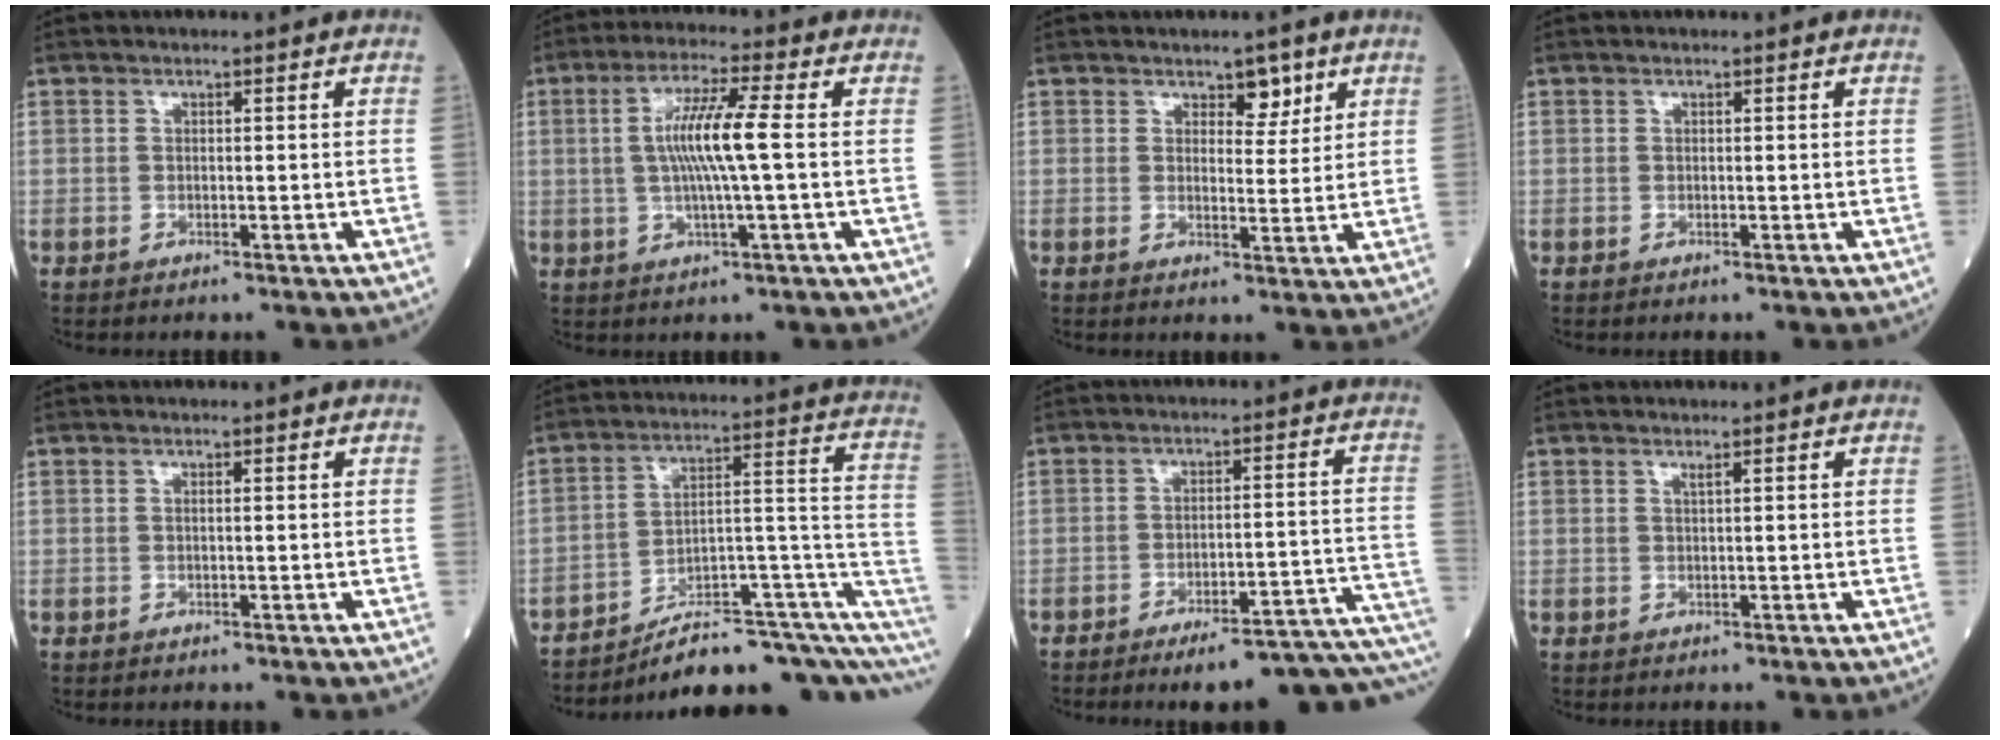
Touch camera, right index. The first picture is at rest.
{"total": 8.5, "force": [0.4, -0.3, 8.4], "torque": [-0.163, 0.003, 0.005]}
{"total": 3.5, "force": [2.3, 1.8, 2.1], "torque": [-0.019, -0.002, 0.033]}
{"total": 0.0}
{"total": 0.0}
{"total": 17.5, "force": [-11.2, 4.3, 12.8], "torque": [-0.113, 0.077, -0.154]}
{"total": 16.7, "force": [-14.7, 0.0, 7.9], "torque": [-0.037, 0.024, -0.188]}
{"total": 0.6, "force": [0.4, -0.1, 0.4], "torque": [-0.015, -0.005, 0.010]}